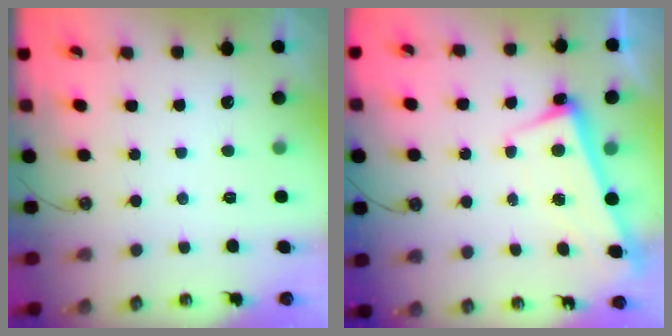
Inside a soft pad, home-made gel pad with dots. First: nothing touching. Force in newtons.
{"total": 2.7, "press": 2.5, "slide": 0.9}